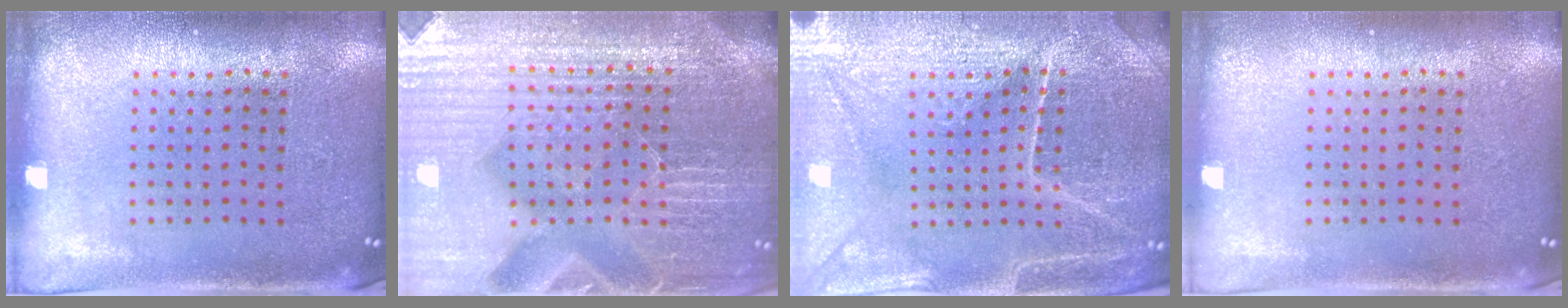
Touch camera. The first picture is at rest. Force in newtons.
{"total": 5.7, "press": 5.2, "slide": 2.2}
{"total": 4.3, "press": 4.2, "slide": 1.1}
{"total": 0.0}